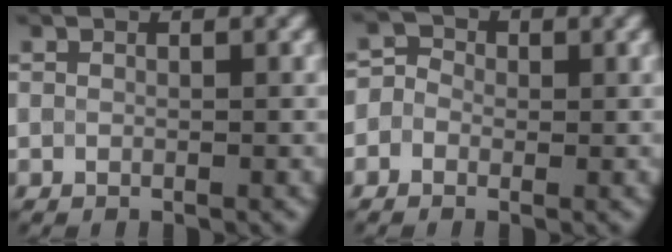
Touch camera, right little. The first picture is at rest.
{"total": 2.4, "force": [-0.2, 2.3, 0.8], "torque": [0.001, 0.012, -0.029]}